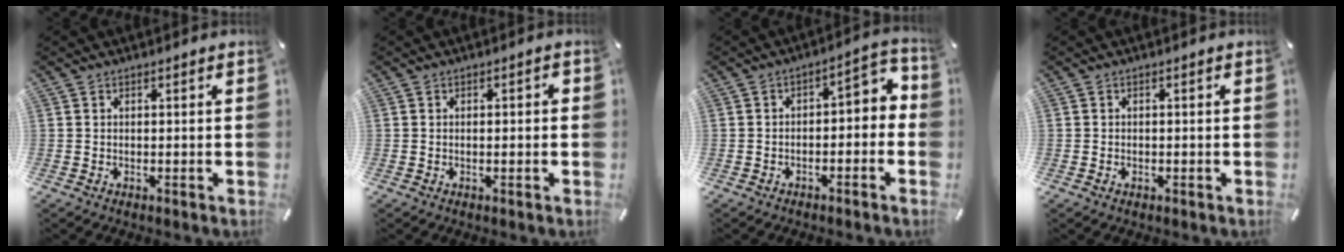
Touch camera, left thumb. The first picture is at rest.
{"total": 1.8, "force": [-0.3, 0.7, 1.6], "torque": [-0.028, 0.005, -0.007]}
{"total": 4.7, "force": [-1.8, 2.6, 3.5], "torque": [-0.055, 0.004, -0.042]}
{"total": 1.0, "force": [-0.4, 0.6, 0.6], "torque": [-0.012, 0.000, -0.008]}